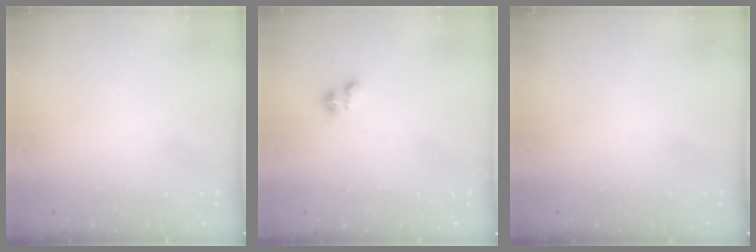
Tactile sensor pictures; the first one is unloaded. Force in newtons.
{"total": 2.4, "press": 2.4, "slide": 0.5}
{"total": 0.0}